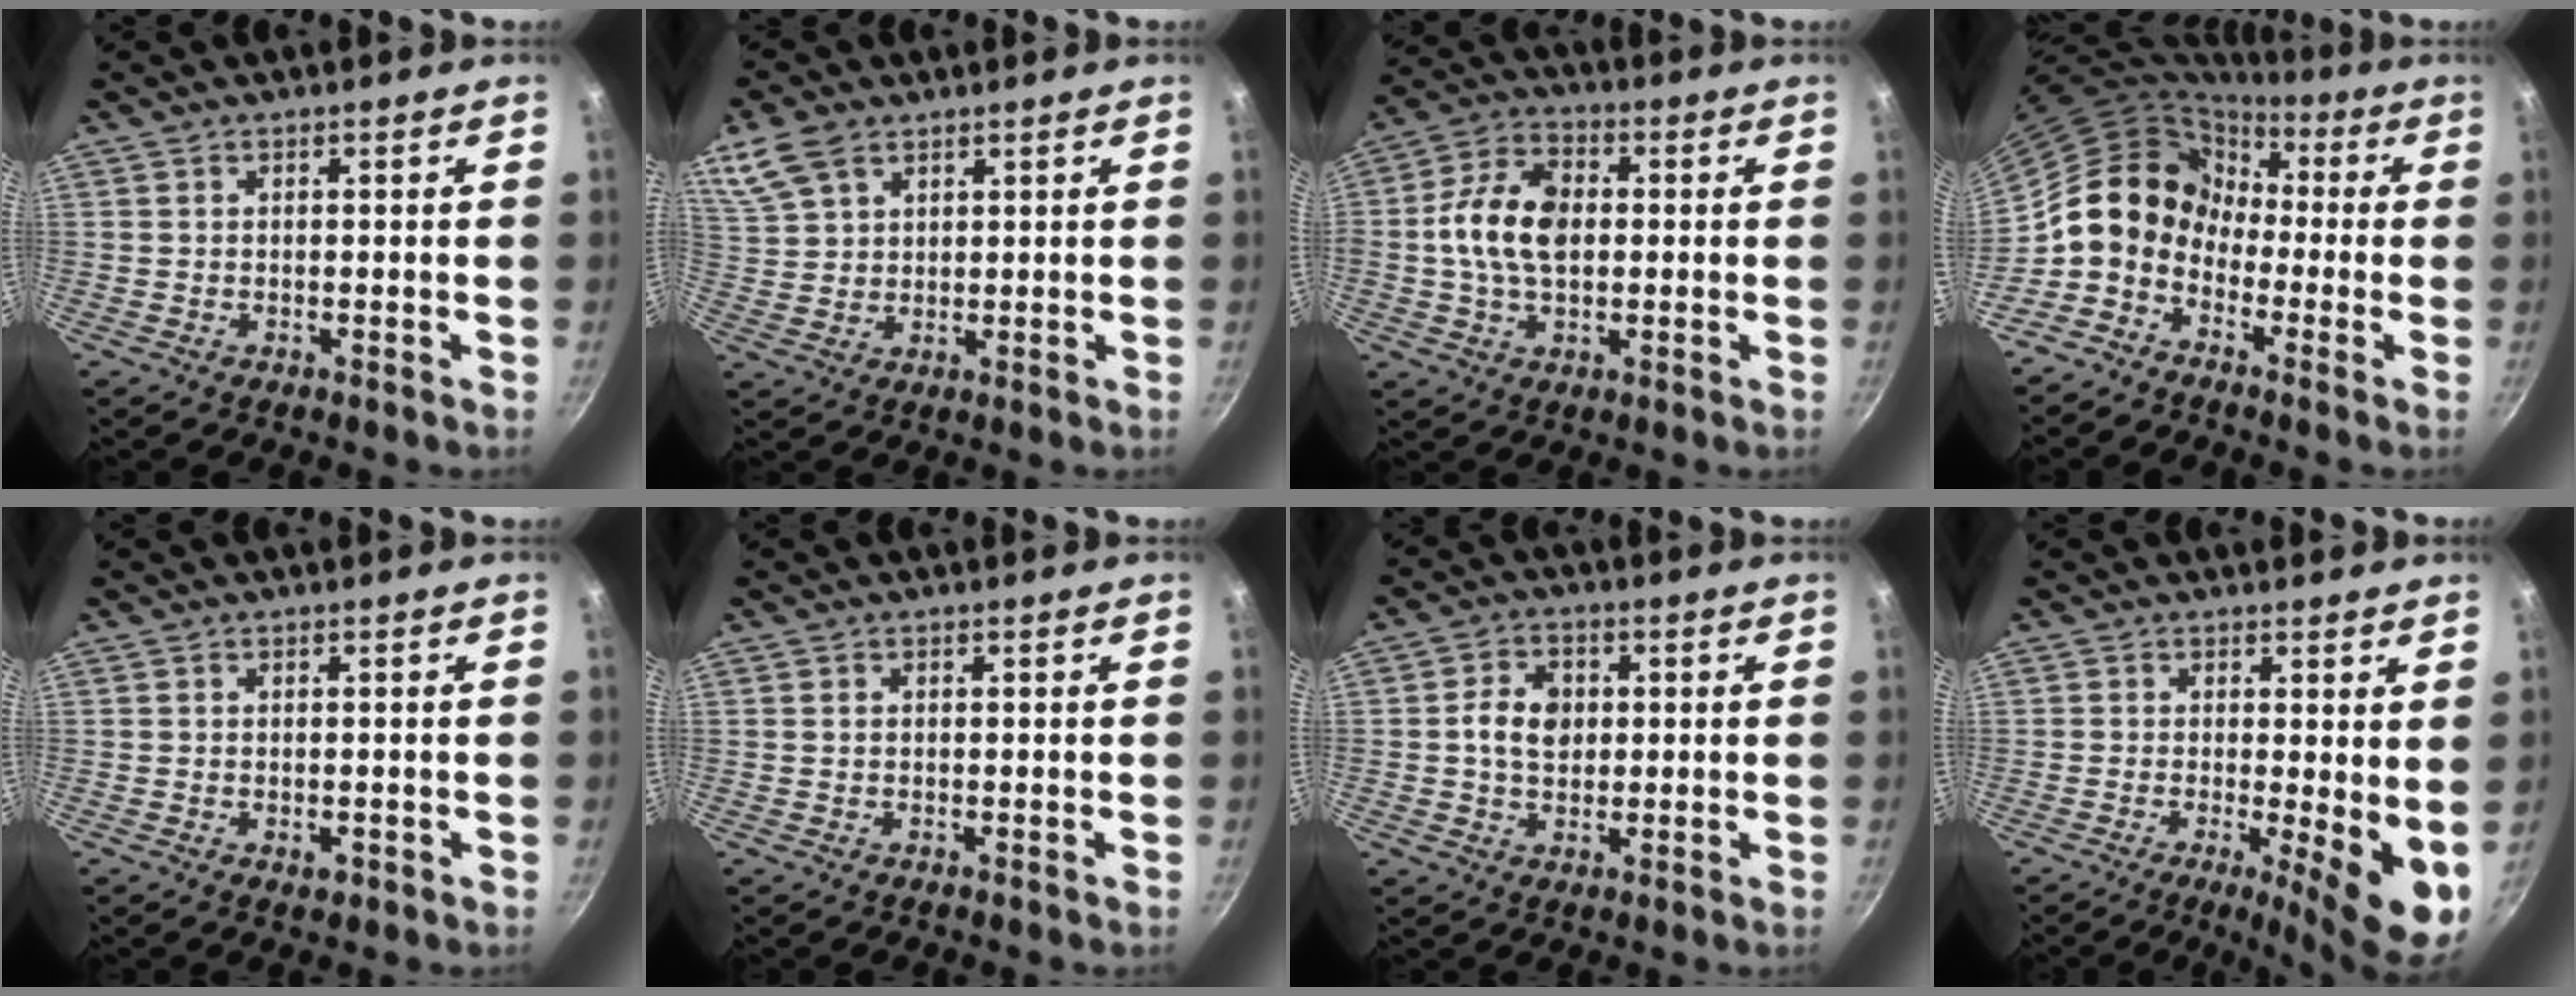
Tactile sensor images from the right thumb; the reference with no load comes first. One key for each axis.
{"total": 7.5, "fx": 4.7, "fy": 4.5, "fz": 3.7, "tx": -0.065, "ty": -0.006, "tz": 0.100}
{"total": 12.1, "fx": 0.4, "fy": 7.9, "fz": 9.1, "tx": -0.156, "ty": 0.019, "tz": -0.007}
{"total": 10.4, "fx": -1.8, "fy": 8.8, "fz": 5.2, "tx": -0.052, "ty": 0.044, "tz": -0.054}
{"total": 1.7, "fx": -0.5, "fy": 1.0, "fz": 1.2, "tx": -0.017, "ty": -0.001, "tz": -0.008}
{"total": 0.6, "fx": 0.1, "fy": 0.5, "fz": 0.3, "tx": -0.005, "ty": 0.003, "tz": 0.002}
{"total": 6.8, "fx": 0.6, "fy": 5.2, "fz": 4.3, "tx": -0.056, "ty": 0.006, "tz": 0.003}
{"total": 9.1, "fx": -0.5, "fy": 2.5, "fz": 8.8, "tx": -0.107, "ty": -0.020, "tz": -0.003}